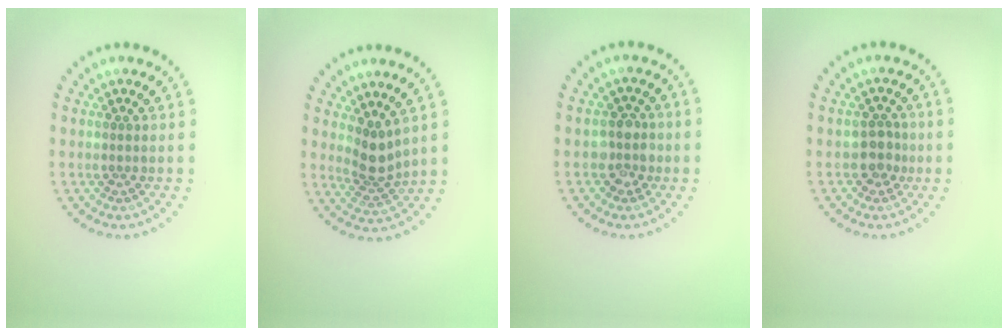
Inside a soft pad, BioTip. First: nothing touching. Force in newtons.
{"total": 2.8, "press": 2.2, "slide": 1.8}
{"total": 2.3, "press": 2.0, "slide": 1.1}
{"total": 1.9, "press": 1.8, "slide": 0.8}